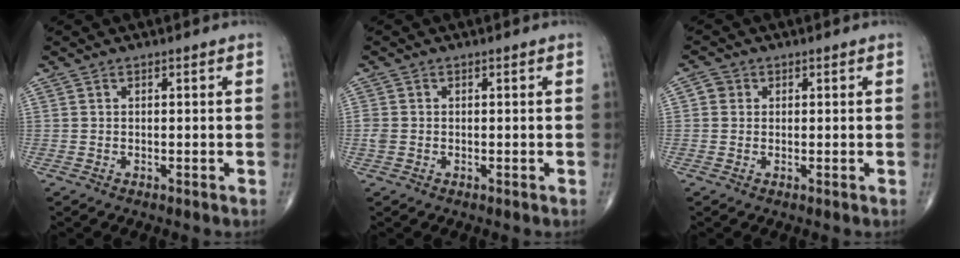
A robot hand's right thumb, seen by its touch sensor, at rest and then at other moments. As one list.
[{"total": 1.6, "force": [-0.3, 1.3, 0.9], "torque": [-0.024, -0.001, -0.007]}, {"total": 2.0, "force": [0.3, 1.8, 0.6], "torque": [-0.001, 0.002, 0.002]}]